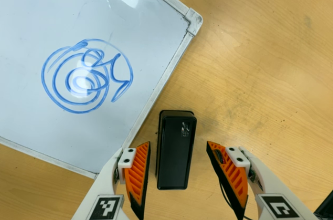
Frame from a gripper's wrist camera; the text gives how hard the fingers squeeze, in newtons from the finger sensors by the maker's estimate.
{"total": 0.0}